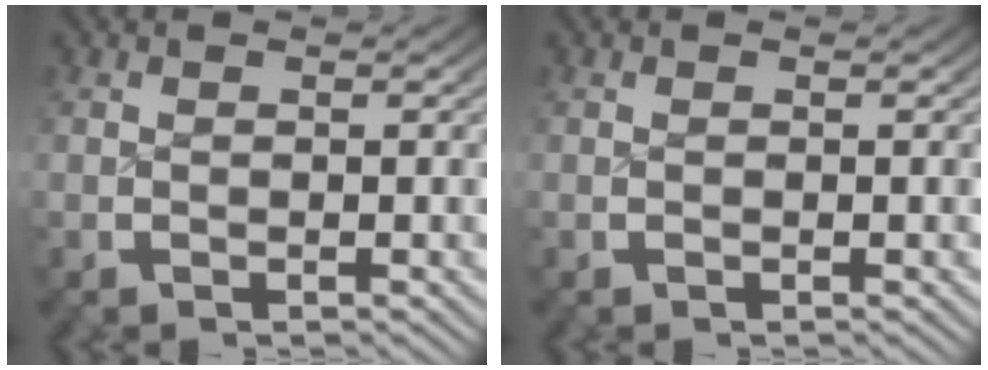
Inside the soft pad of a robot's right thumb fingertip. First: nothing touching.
{"total": 0.0}